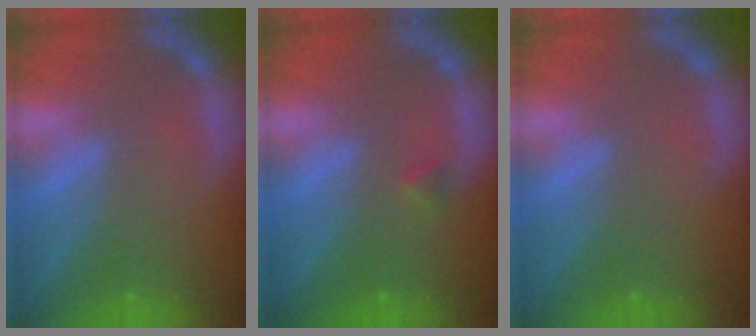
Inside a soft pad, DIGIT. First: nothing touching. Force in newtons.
{"total": 0.9}
{"total": 0.0}